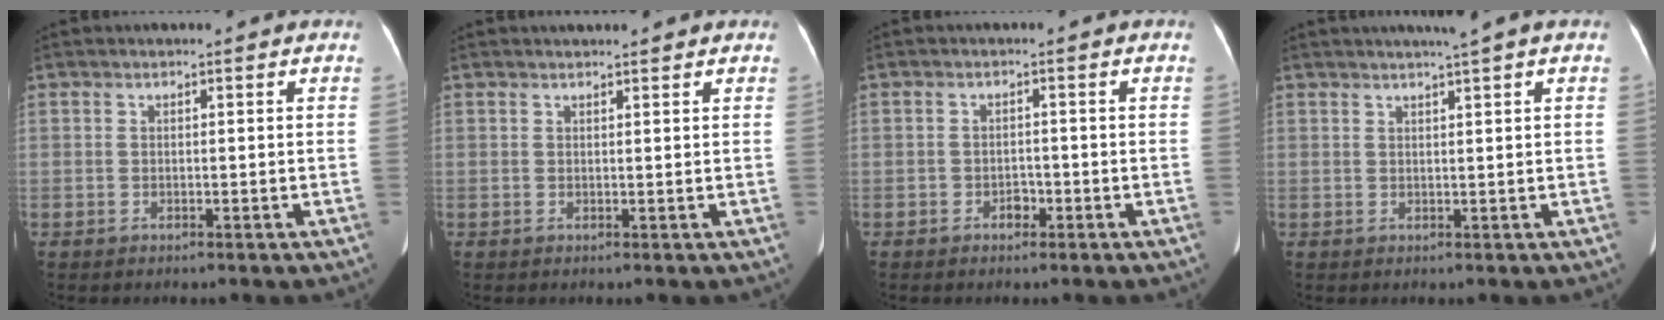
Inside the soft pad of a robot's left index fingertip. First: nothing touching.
{"total": 2.7, "force": [2.4, 0.5, 1.2], "torque": [-0.015, 0.017, 0.032]}
{"total": 1.9, "force": [-1.6, 0.9, 0.3], "torque": [-0.001, -0.011, -0.022]}
{"total": 3.3, "force": [2.3, -0.6, 2.2], "torque": [-0.033, 0.012, 0.038]}